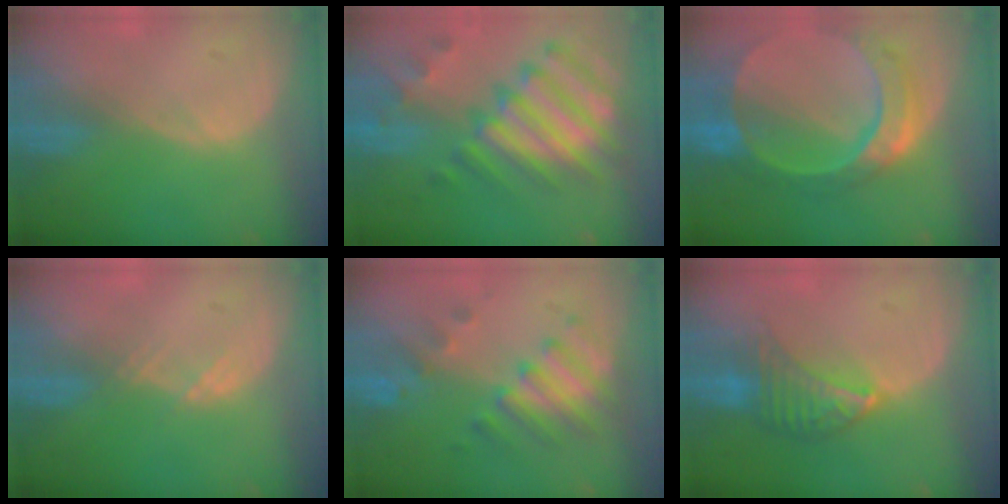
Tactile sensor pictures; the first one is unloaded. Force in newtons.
{"total": 12.3, "press": 10.6, "slide": 6.3}
{"total": 10.9, "press": 9.2, "slide": 5.8}
{"total": 1.5, "press": 1.3, "slide": 0.8}
{"total": 7.2, "press": 6.8, "slide": 2.3}
{"total": 6.8, "press": 6.2, "slide": 2.8}